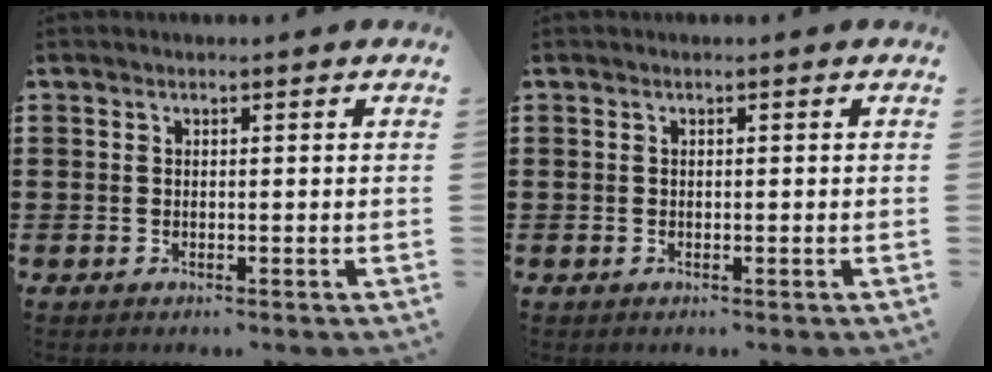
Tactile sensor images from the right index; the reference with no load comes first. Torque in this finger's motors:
{"motor_torque": [0.30, 0.26, 0.02, 0.00]}